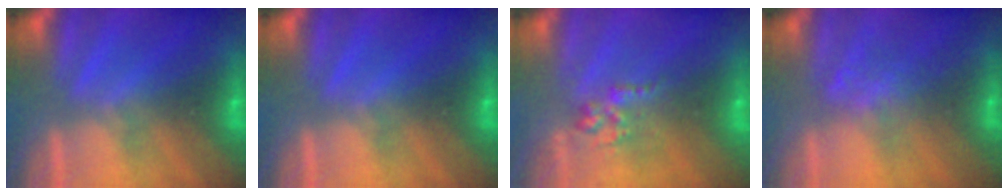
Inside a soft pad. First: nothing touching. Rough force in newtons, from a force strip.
{"total": 0.0}
{"total": 2.8}
{"total": 1.9}